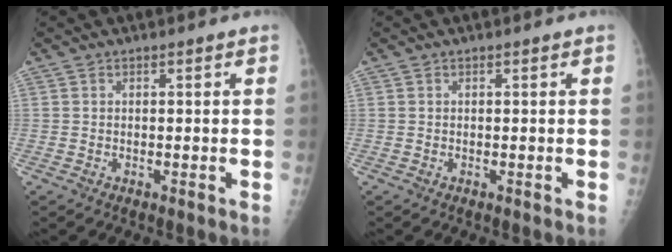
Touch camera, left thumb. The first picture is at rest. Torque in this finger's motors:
{"motor_torque": [0.00, 0.00, -0.01, -0.01, 0.00]}